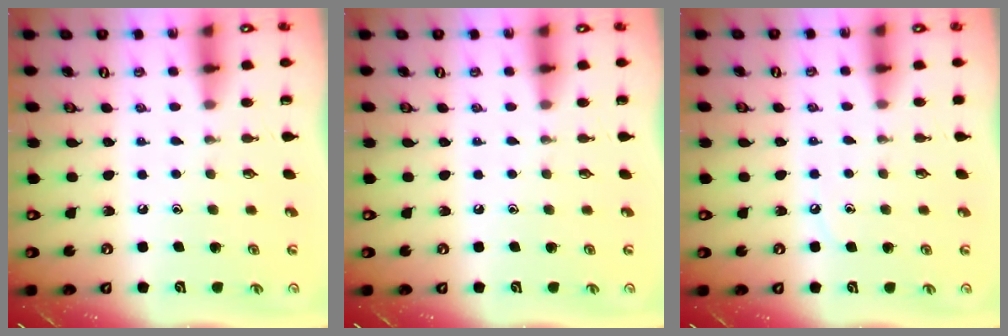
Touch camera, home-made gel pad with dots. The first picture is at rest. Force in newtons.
{"total": 0.0}
{"total": 3.6, "press": 3.5, "slide": 0.6}